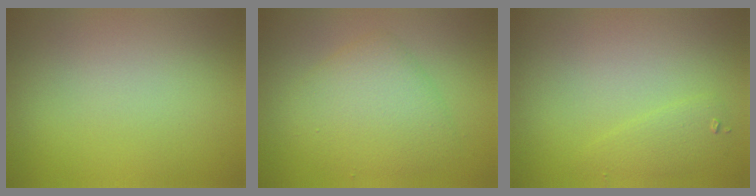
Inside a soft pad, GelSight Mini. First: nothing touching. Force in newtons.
{"total": 4.5, "press": 4.5, "slide": 0.1}
{"total": 1.4, "press": 1.4, "slide": 0.0}